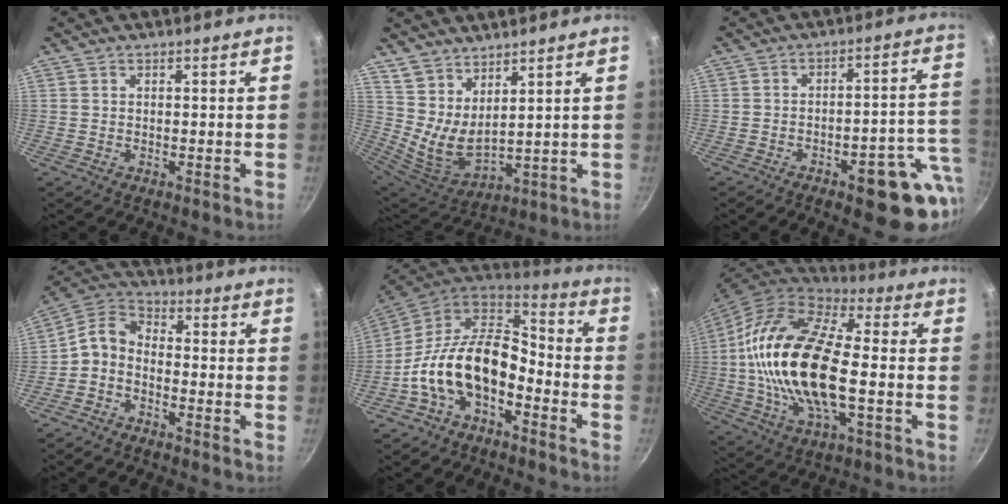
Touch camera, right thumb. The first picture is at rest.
{"total": 9.5, "force": [5.9, 4.1, 6.2], "torque": [-0.112, -0.046, 0.125]}
{"total": 14.4, "force": [-5.6, 5.4, 12.1], "torque": [-0.107, 0.041, -0.068]}
{"total": 6.7, "force": [-2.6, 4.4, 4.3], "torque": [-0.092, 0.054, -0.067]}
{"total": 16.6, "force": [-5.1, 10.0, 12.3], "torque": [-0.201, 0.059, -0.106]}
{"total": 24.1, "force": [-1.2, 11.1, 21.3], "torque": [-0.409, 0.023, -0.035]}